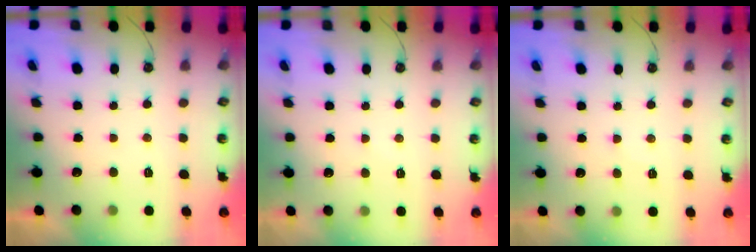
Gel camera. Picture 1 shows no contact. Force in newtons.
{"total": 3.9, "press": 3.9, "slide": 0.5}
{"total": 5.2, "press": 5.2, "slide": 0.7}